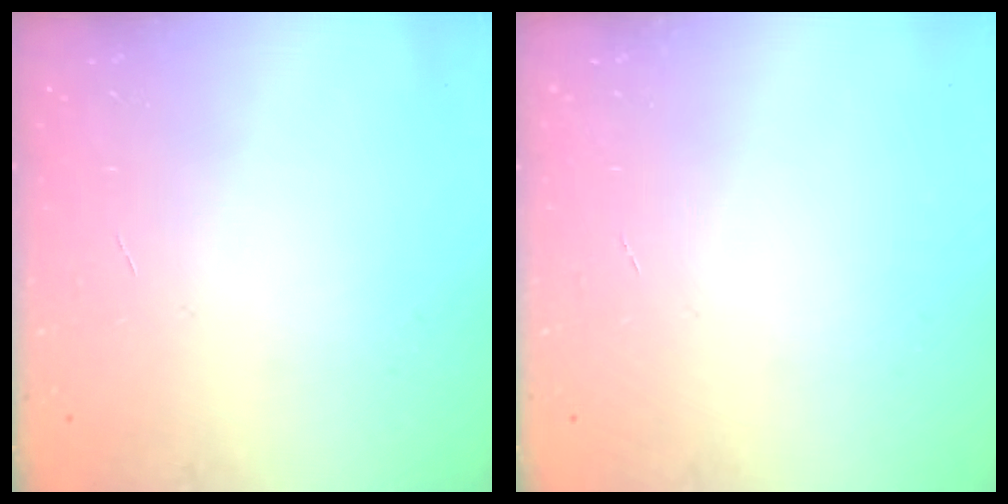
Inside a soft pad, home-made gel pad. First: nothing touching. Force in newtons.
{"total": 0.0}